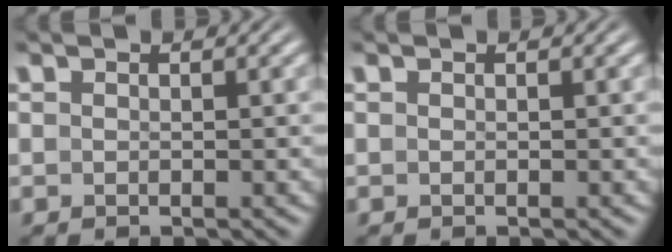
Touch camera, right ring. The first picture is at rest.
{"total": 0.0}